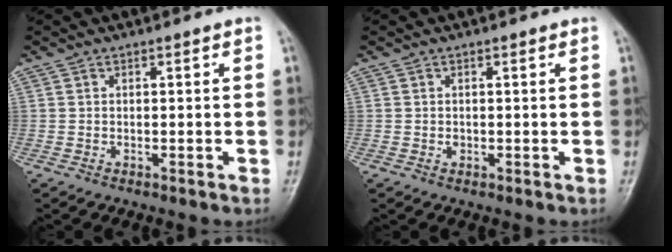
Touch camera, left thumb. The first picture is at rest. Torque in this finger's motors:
{"motor_torque": [-0.12, 0.15, 0.10, -0.12, 0.00]}